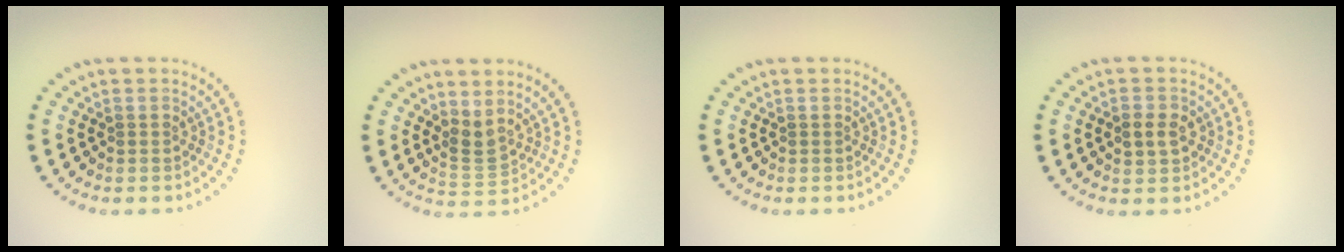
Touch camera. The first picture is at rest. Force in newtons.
{"total": 2.1, "press": 1.4, "slide": 1.6}
{"total": 0.0}
{"total": 2.3, "press": 2.3, "slide": 0.0}